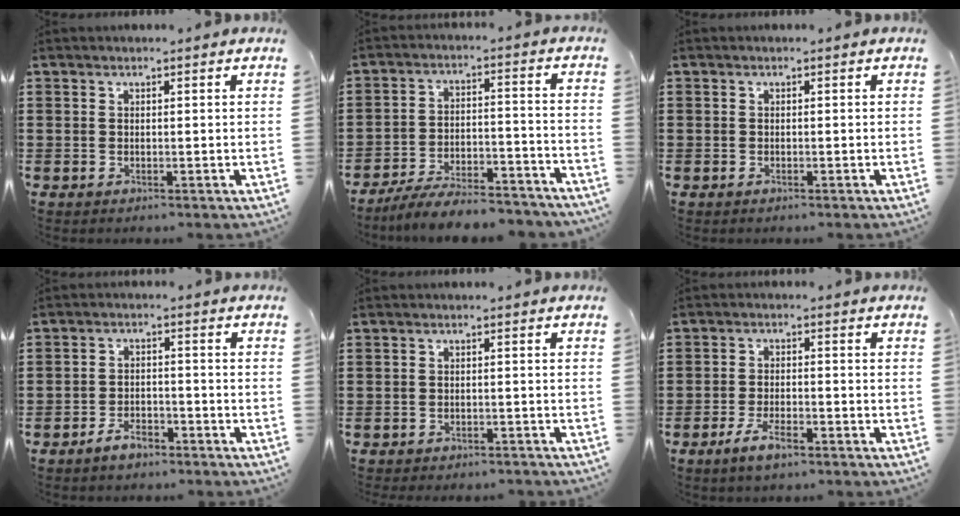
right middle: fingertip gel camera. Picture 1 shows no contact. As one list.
[{"total": 7.9, "force": [-7.4, 0.9, 2.6], "torque": [-0.043, 0.014, -0.142]}, {"total": 0.7, "force": [-0.5, 0.5, 0.0], "torque": [0.000, 0.004, -0.012]}, {"total": 3.7, "force": [-3.2, 1.4, 1.3], "torque": [-0.022, 0.011, -0.061]}, {"total": 1.8, "force": [-1.7, 0.4, -0.2], "torque": [-0.001, 0.003, -0.040]}, {"total": 4.8, "force": [-3.1, 1.7, 3.2], "torque": [-0.065, 0.005, -0.060]}]